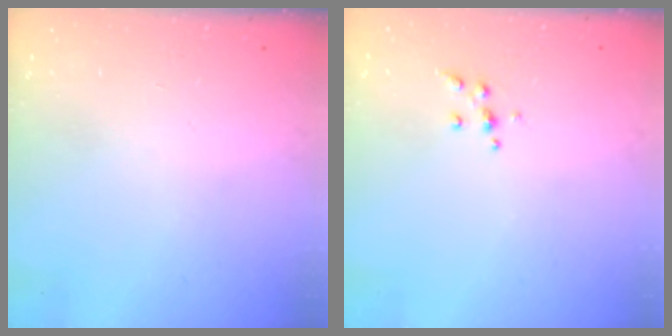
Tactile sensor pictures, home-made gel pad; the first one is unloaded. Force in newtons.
{"total": 4.5, "press": 4.5, "slide": 0.5}